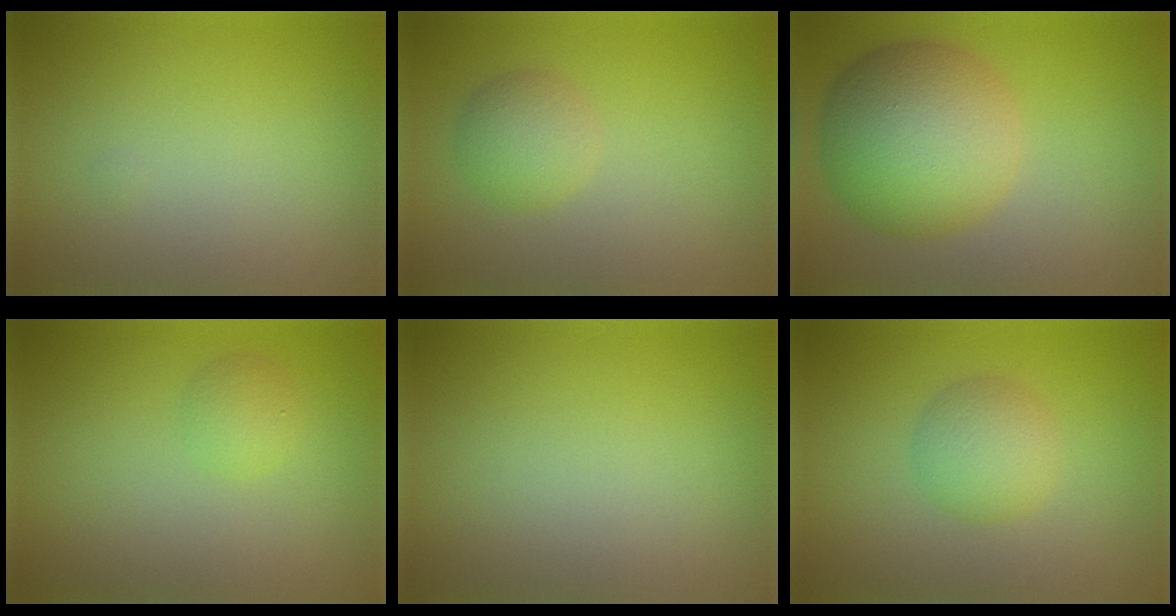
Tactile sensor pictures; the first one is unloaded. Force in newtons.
{"total": 2.5, "press": 2.5, "slide": 0.1}
{"total": 9.5, "press": 9.5, "slide": 0.3}
{"total": 1.6, "press": 1.5, "slide": 0.1}
{"total": 0.0}
{"total": 3.0, "press": 3.0, "slide": 0.1}